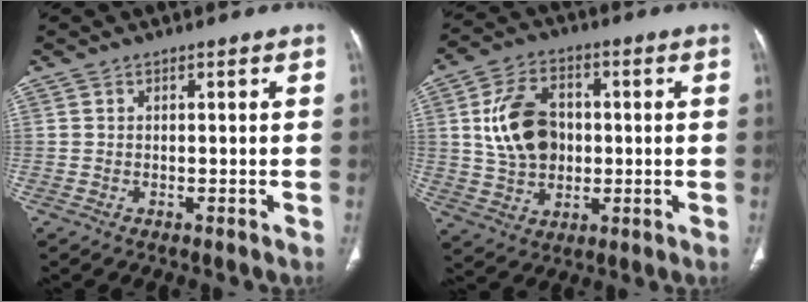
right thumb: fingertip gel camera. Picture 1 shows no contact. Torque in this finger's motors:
{"motor_torque": [0.82, 0.73, 0.88, 0.20, 0.38]}